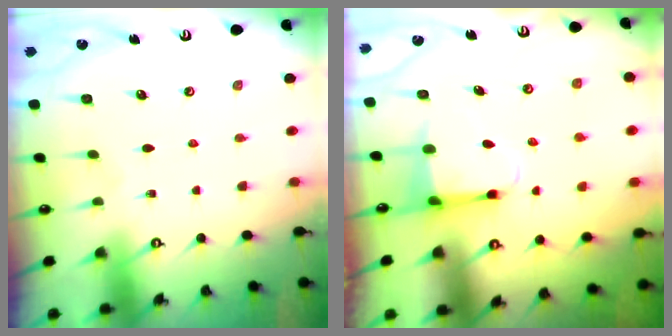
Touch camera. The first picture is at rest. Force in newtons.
{"total": 3.9, "press": 3.8, "slide": 0.9}